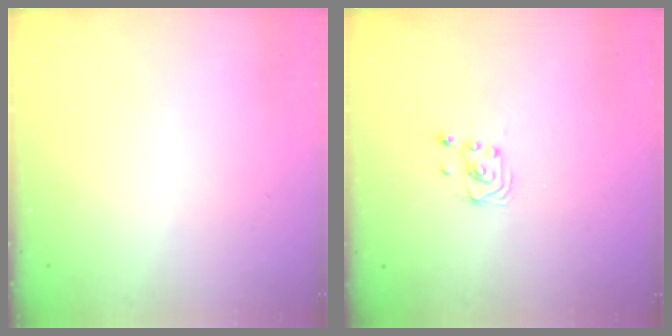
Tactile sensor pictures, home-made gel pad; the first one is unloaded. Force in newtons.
{"total": 2.6, "press": 2.6, "slide": 0.3}